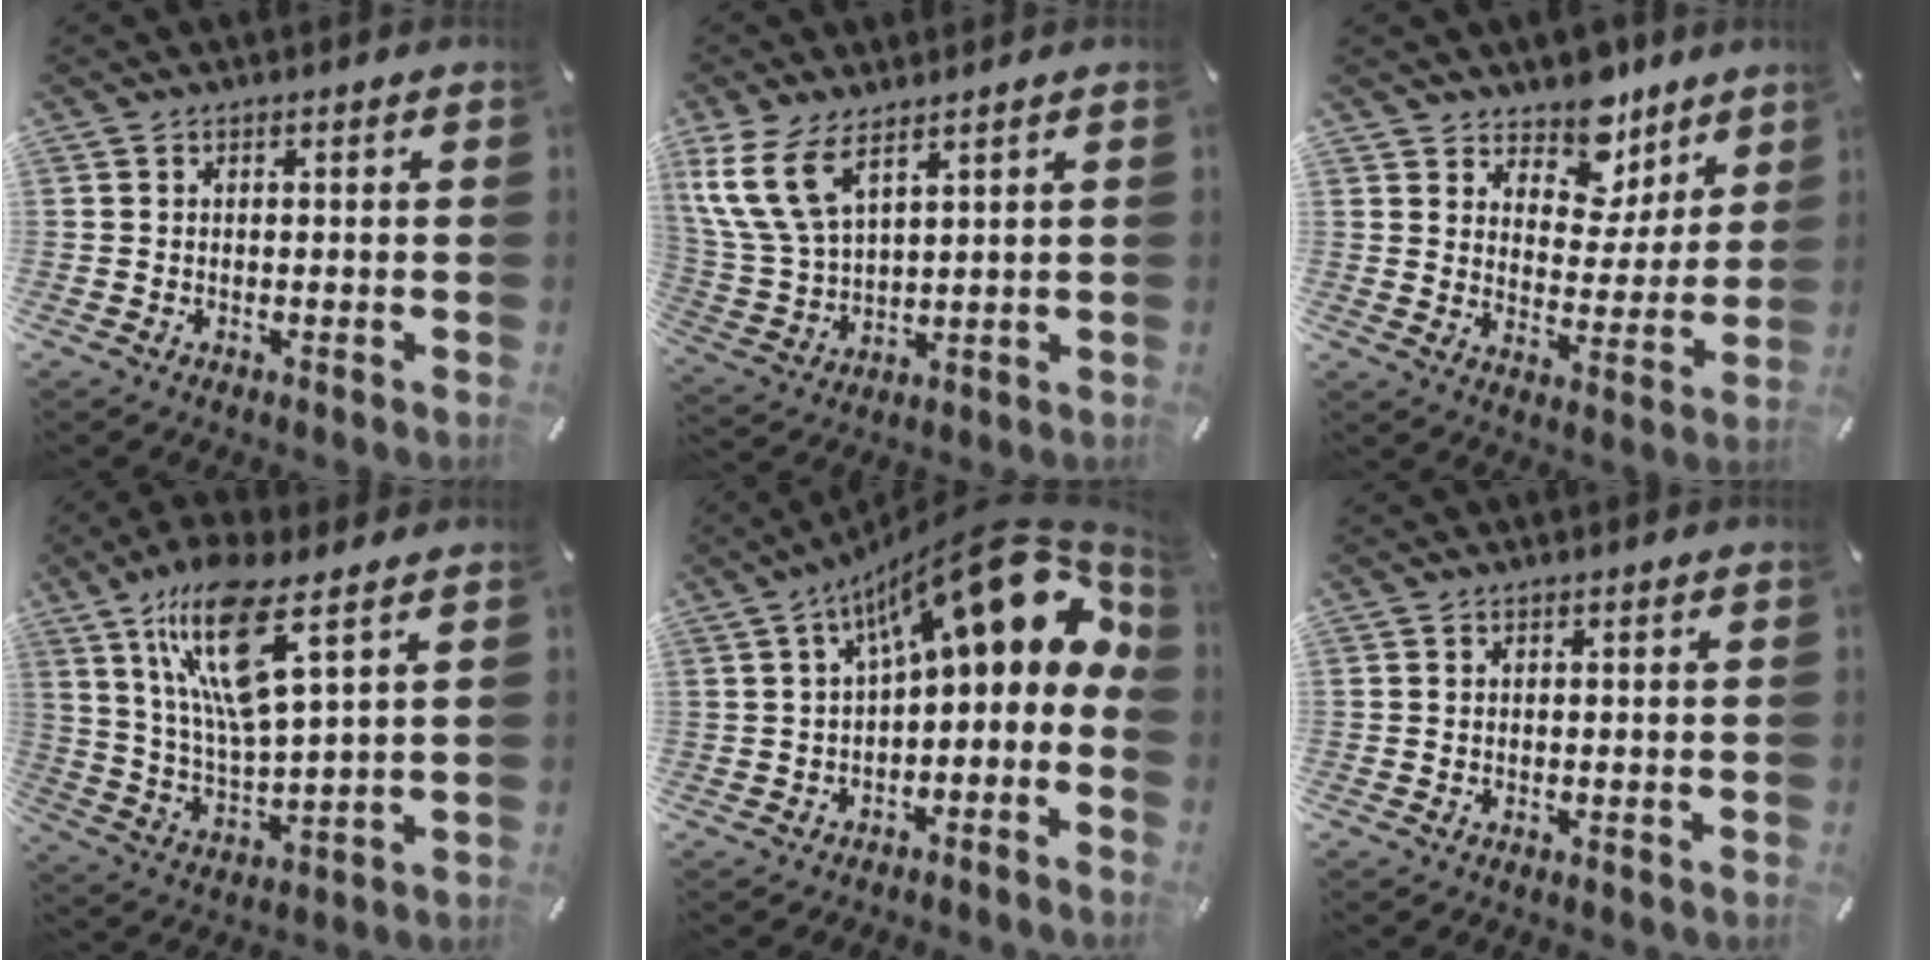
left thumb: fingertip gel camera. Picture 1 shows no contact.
{"total": 11.5, "force": [6.9, 5.9, 7.0], "torque": [-0.178, -0.020, 0.128]}
{"total": 11.3, "force": [9.1, 6.4, 2.1], "torque": [-0.029, -0.080, 0.166]}
{"total": 15.3, "force": [8.9, 3.7, 11.9], "torque": [-0.251, -0.031, 0.145]}
{"total": 21.1, "force": [9.4, 8.0, 17.0], "torque": [-0.249, -0.063, 0.161]}
{"total": 0.0}